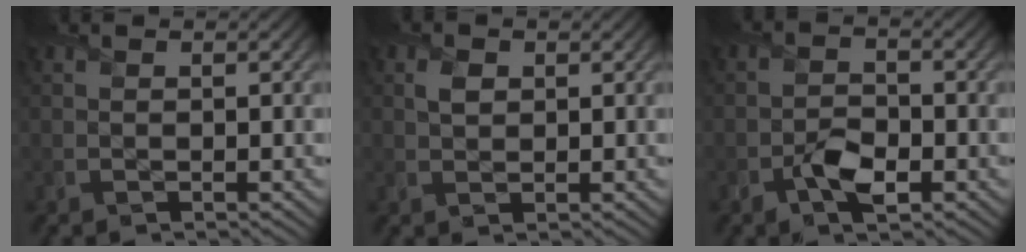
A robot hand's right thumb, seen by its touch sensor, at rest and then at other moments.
{"total": 1.9, "force": [0.6, 1.5, 1.0], "torque": [-0.023, -0.001, 0.009]}
{"total": 4.4, "force": [-2.1, 2.5, 2.9], "torque": [-0.054, -0.003, -0.042]}